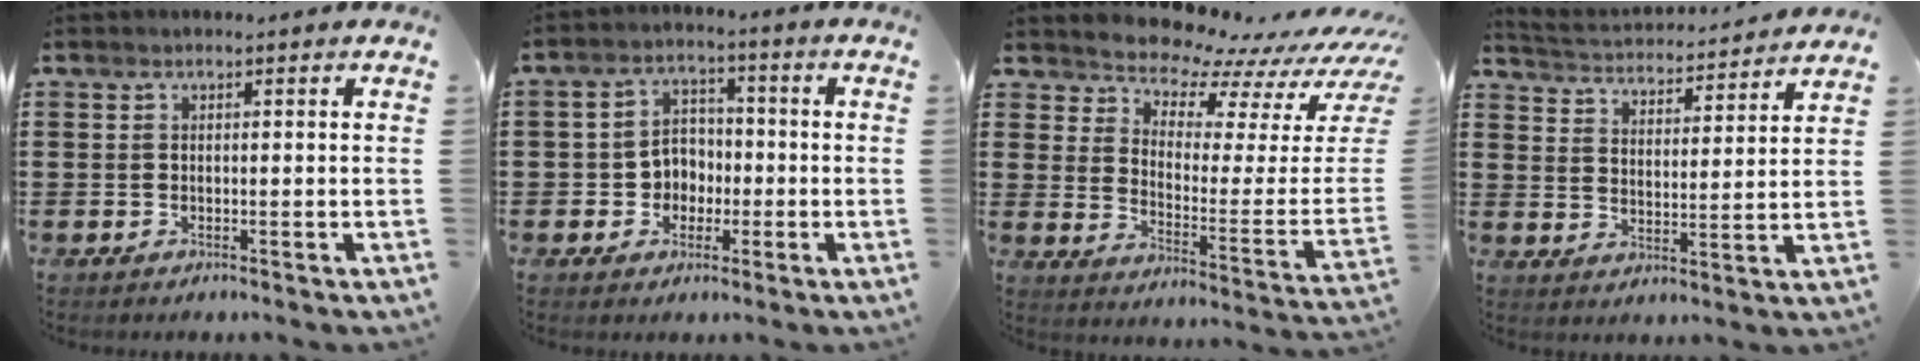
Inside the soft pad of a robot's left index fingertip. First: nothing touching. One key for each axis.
{"total": 4.5, "fx": -1.3, "fy": 4.0, "fz": 1.4, "tx": -0.041, "ty": 0.013, "tz": -0.029}
{"total": 6.3, "fx": 6.2, "fy": 1.2, "fz": 0.5, "tx": -0.036, "ty": -0.073, "tz": 0.103}
{"total": 3.5, "fx": 3.5, "fy": -0.1, "fz": 0.0, "tx": -0.024, "ty": -0.031, "tz": 0.055}